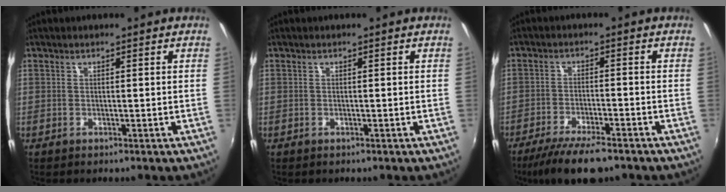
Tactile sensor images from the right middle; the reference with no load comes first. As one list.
[{"total": 0.0}, {"total": 10.6, "force": [-8.2, 2.5, 6.3], "torque": [-0.140, -0.029, -0.140]}]